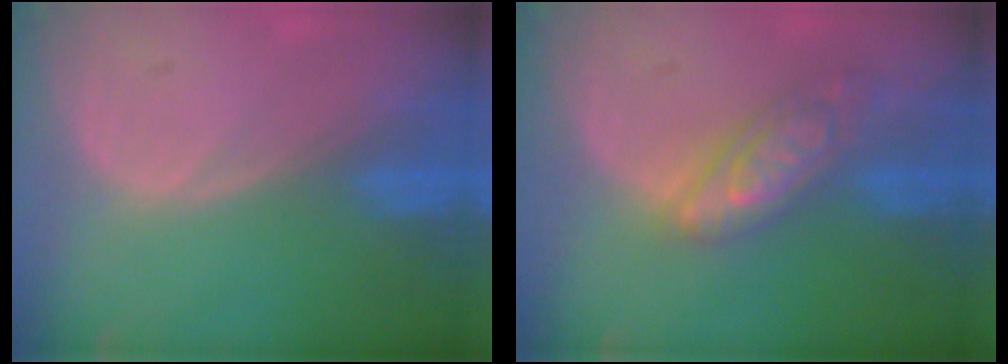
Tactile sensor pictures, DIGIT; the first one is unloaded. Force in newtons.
{"total": 6.7, "press": 6.7, "slide": 0.4}